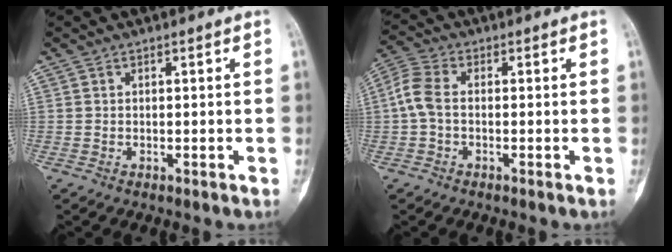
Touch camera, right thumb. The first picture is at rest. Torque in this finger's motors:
{"motor_torque": [0.54, 0.60, 0.39, -0.06, 0.08]}